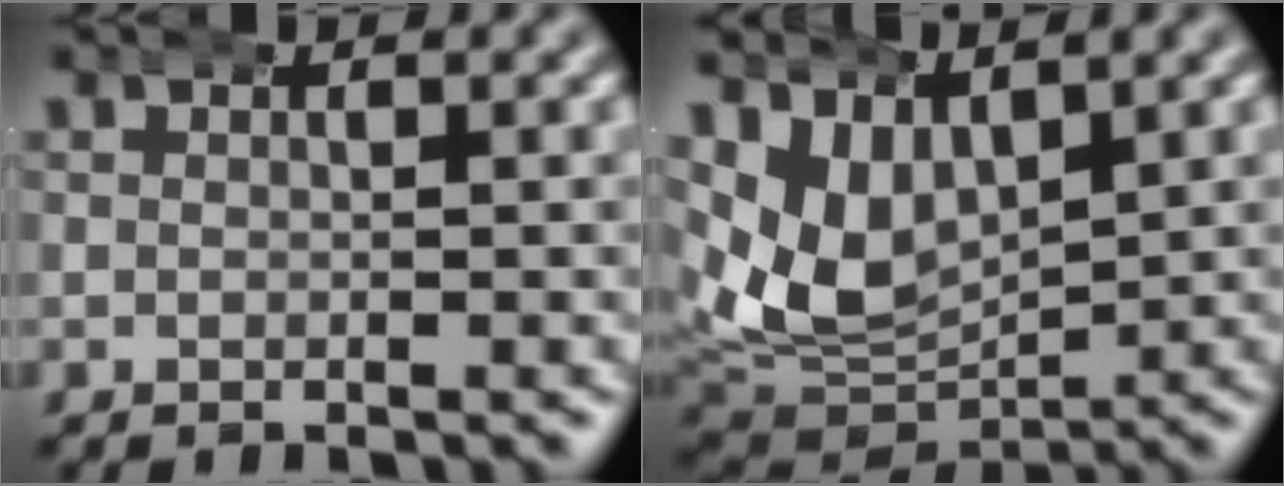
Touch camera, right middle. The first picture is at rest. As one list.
[{"total": 9.0, "force": [1.6, 7.1, 5.3], "torque": [-0.128, -0.012, 0.029]}]